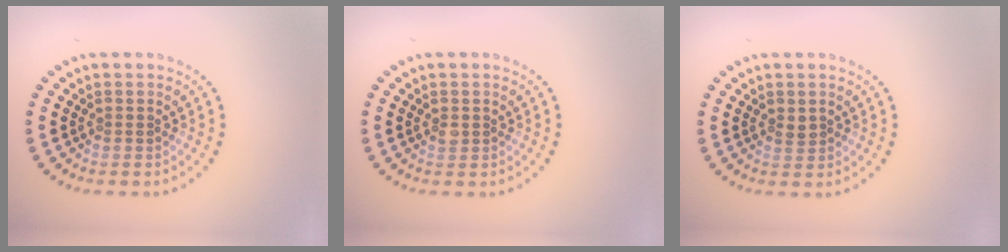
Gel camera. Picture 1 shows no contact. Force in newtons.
{"total": 0.5, "press": 0.5, "slide": 0.3}
{"total": 0.8, "press": 0.7, "slide": 0.2}